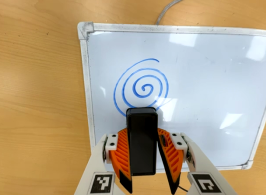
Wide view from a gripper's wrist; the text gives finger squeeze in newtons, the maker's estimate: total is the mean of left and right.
{"total": 5.5, "left": 5.2, "right": 5.8}